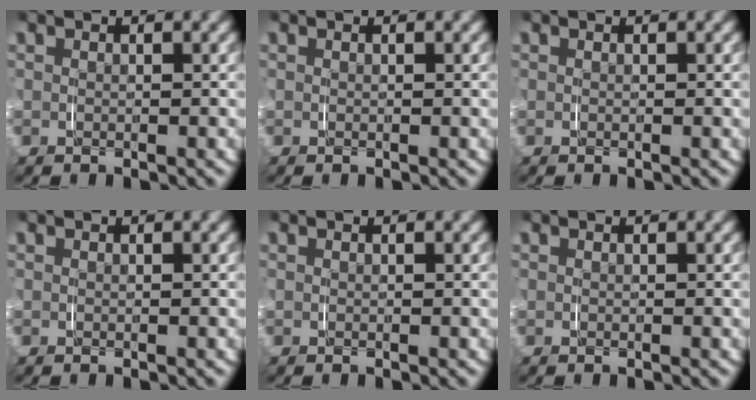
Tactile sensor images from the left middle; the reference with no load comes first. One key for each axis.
{"total": 0.0}
{"total": 0.0}
{"total": 0.0}
{"total": 0.0}
{"total": 0.0}